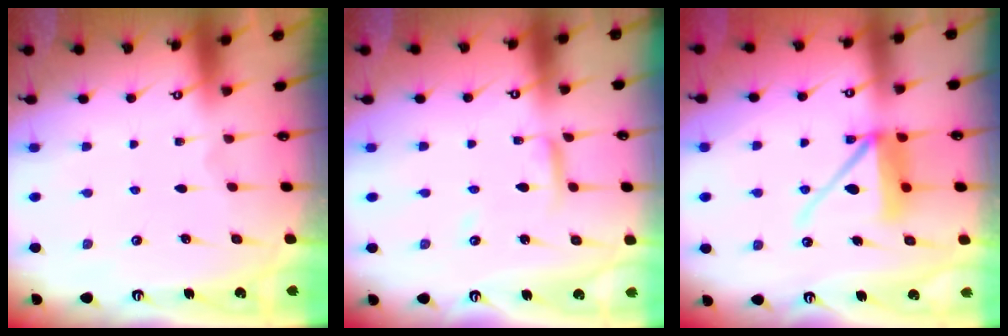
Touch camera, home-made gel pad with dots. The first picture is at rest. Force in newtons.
{"total": 5.0, "press": 4.9, "slide": 0.4}
{"total": 11.4, "press": 11.3, "slide": 1.5}